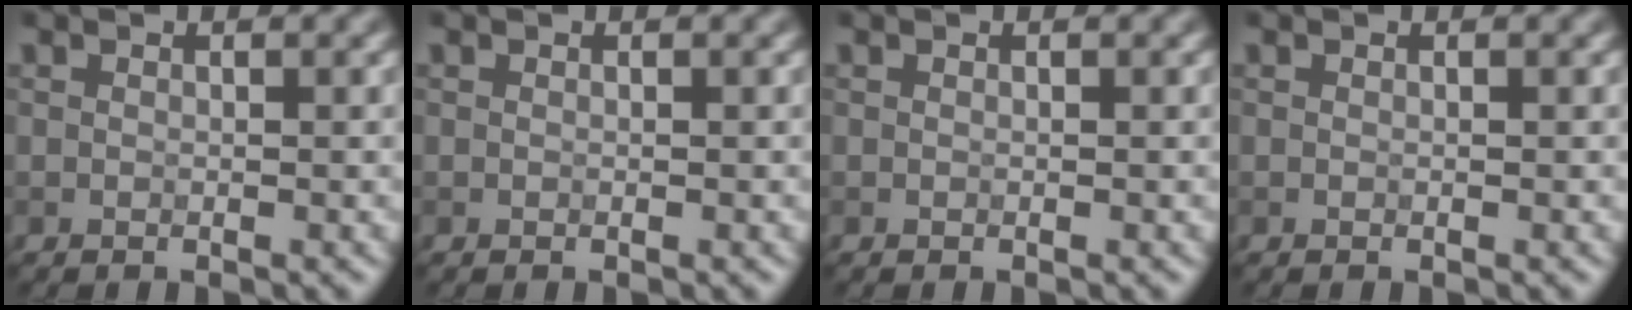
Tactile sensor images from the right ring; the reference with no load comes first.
{"total": 0.0}
{"total": 0.0}
{"total": 0.0}